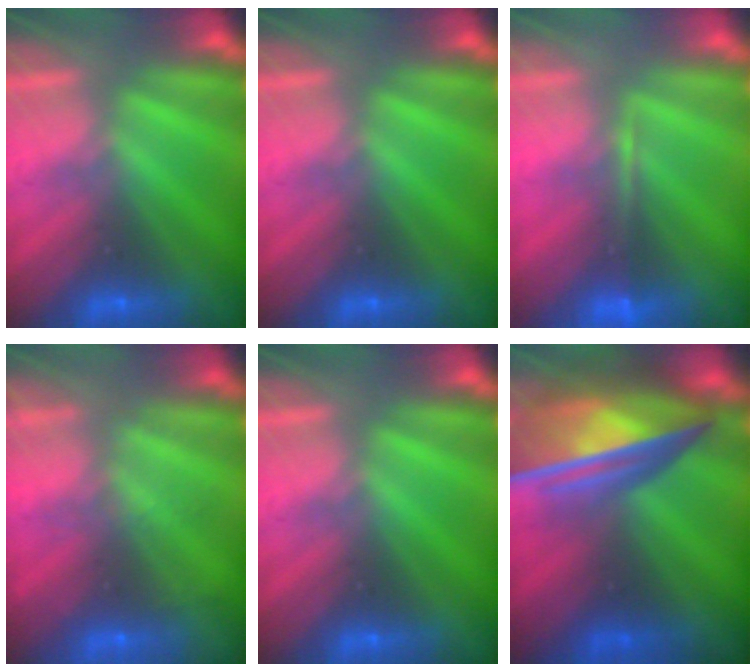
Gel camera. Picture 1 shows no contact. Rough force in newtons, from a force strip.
{"total": 0.0}
{"total": 1.6}
{"total": 1.9}
{"total": 0.0}
{"total": 7.3}